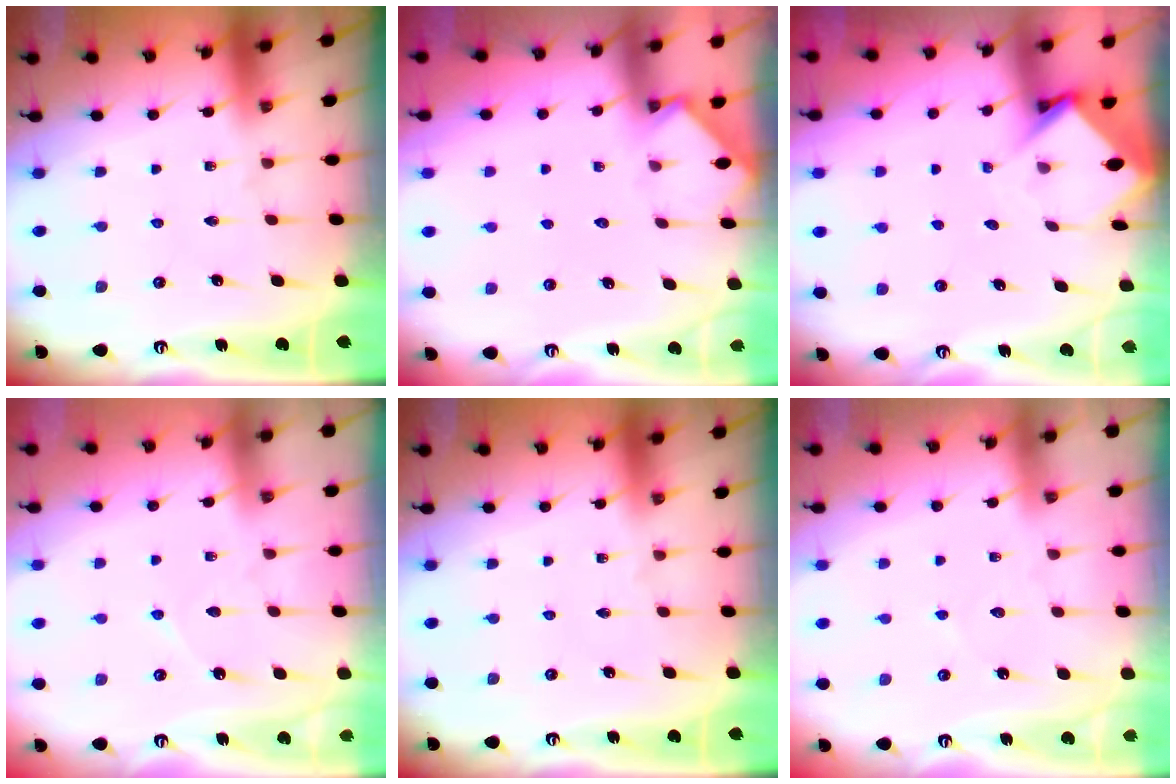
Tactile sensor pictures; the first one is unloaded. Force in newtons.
{"total": 2.6, "press": 2.6, "slide": 0.4}
{"total": 3.6, "press": 3.5, "slide": 0.3}
{"total": 4.5, "press": 4.4, "slide": 0.5}
{"total": 0.0}
{"total": 2.5, "press": 2.5, "slide": 0.3}